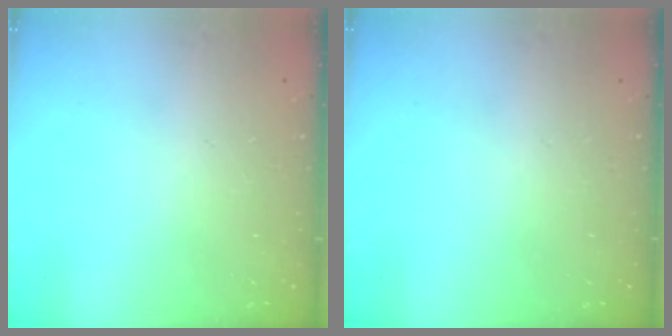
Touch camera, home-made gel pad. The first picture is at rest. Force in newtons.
{"total": 0.0}